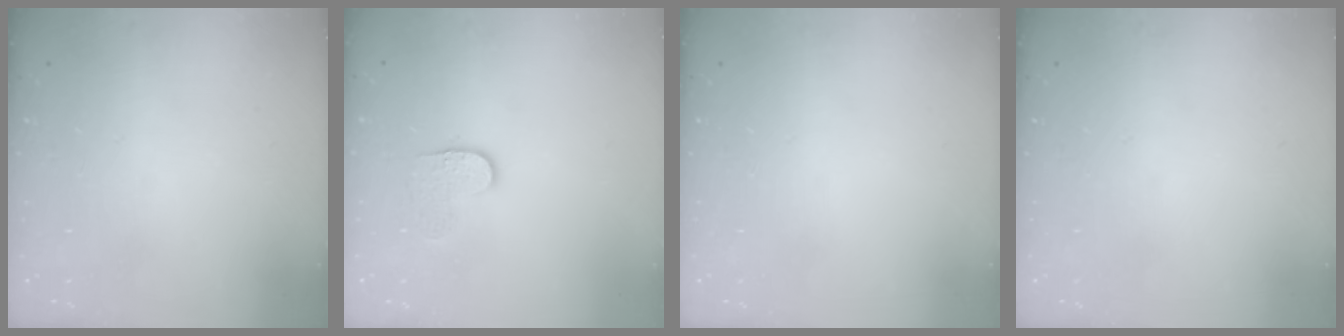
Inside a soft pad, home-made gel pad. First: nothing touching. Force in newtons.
{"total": 4.0, "press": 3.9, "slide": 0.4}
{"total": 0.0}
{"total": 0.0}